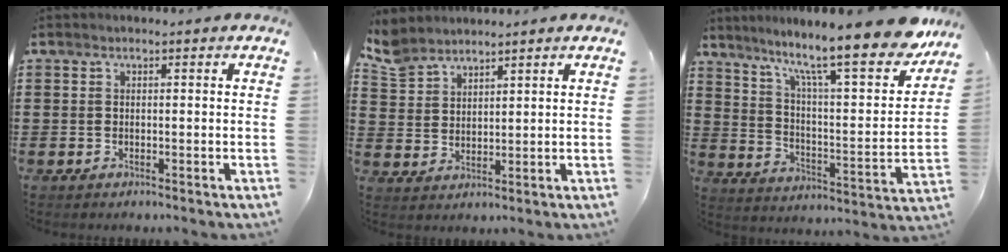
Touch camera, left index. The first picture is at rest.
{"total": 4.9, "force": [4.5, 1.8, 1.0], "torque": [-0.038, -0.008, 0.086]}
{"total": 13.2, "force": [10.3, 1.8, 8.0], "torque": [-0.160, -0.068, 0.164]}